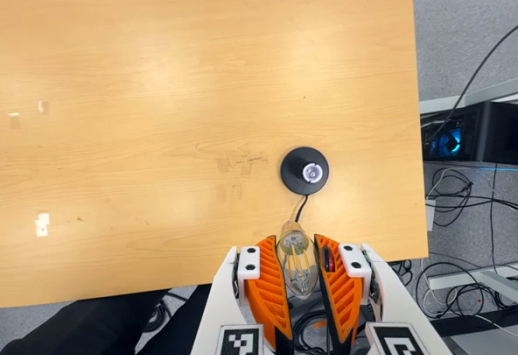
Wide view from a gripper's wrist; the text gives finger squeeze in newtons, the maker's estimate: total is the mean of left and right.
{"total": 20.4, "left": 23.8, "right": 16.9}